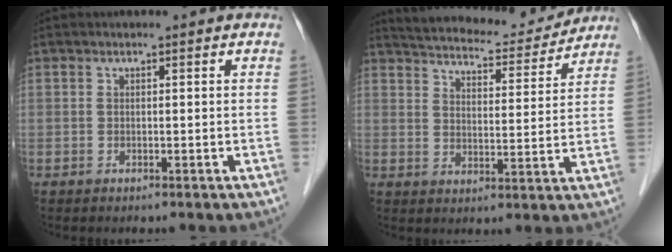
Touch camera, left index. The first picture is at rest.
{"total": 15.2, "force": [14.4, 2.7, 4.1], "torque": [-0.063, 0.001, 0.199]}